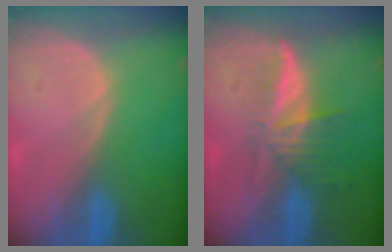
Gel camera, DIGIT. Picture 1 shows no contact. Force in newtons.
{"total": 6.0, "press": 5.3, "slide": 2.7}